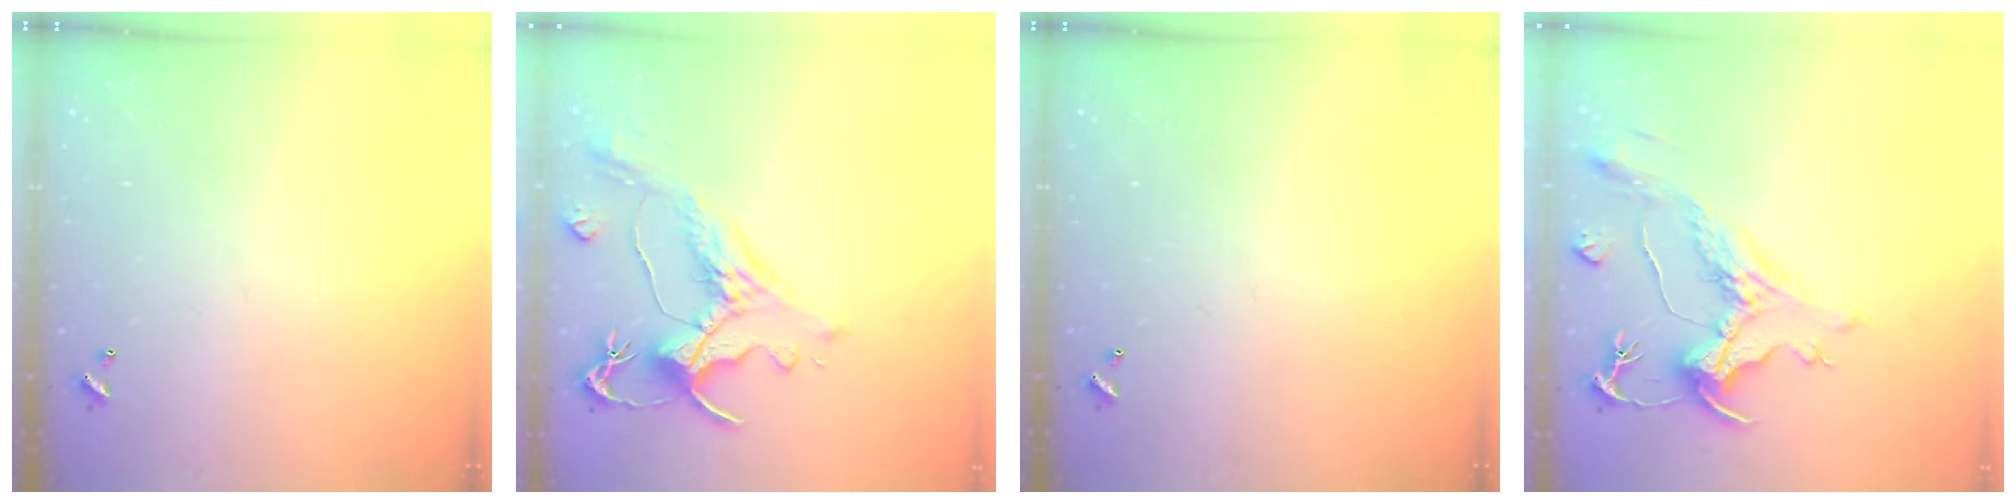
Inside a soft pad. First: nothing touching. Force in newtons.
{"total": 1.6, "press": 0.4, "slide": 1.6}
{"total": 0.0}
{"total": 1.6, "press": 0.0, "slide": 1.6}